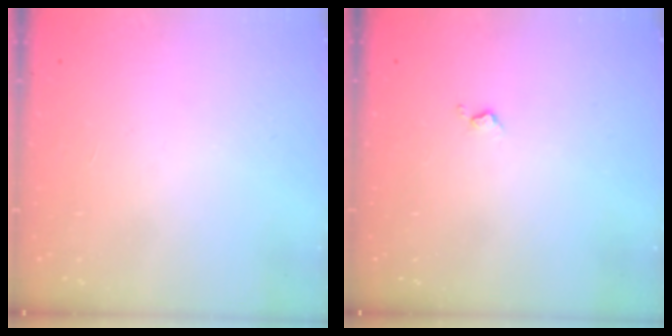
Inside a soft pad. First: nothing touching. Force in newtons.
{"total": 2.7, "press": 2.6, "slide": 0.5}